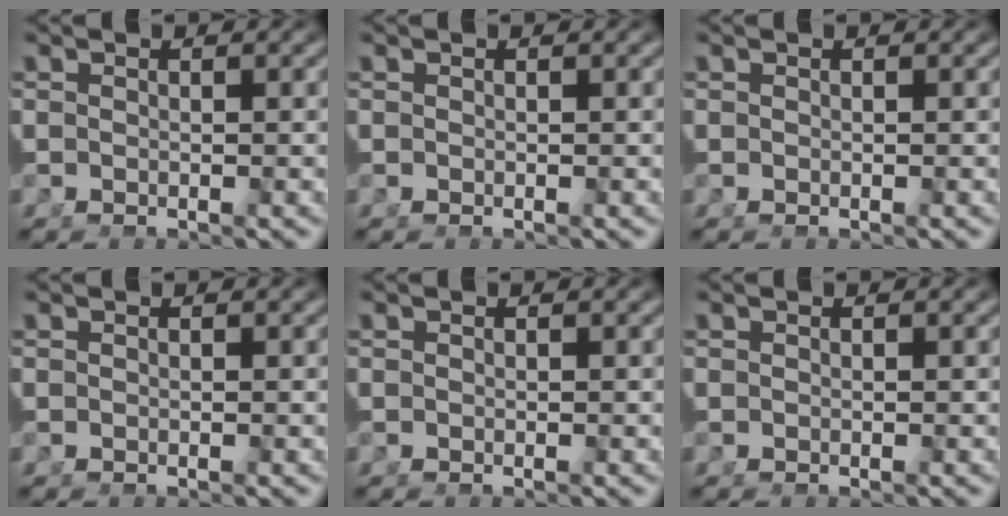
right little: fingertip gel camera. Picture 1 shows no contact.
{"total": 0.0}
{"total": 0.0}
{"total": 0.0}
{"total": 0.0}
{"total": 0.0}